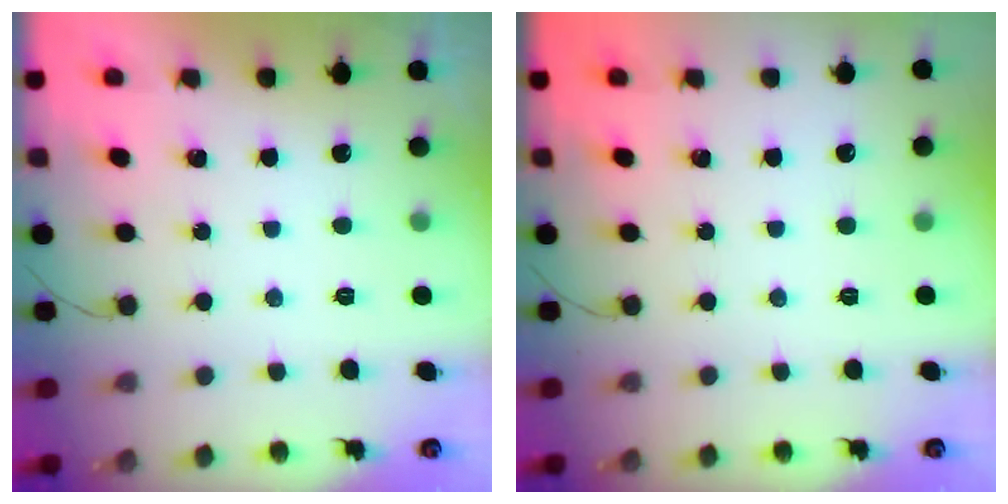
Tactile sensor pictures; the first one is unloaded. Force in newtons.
{"total": 0.0}